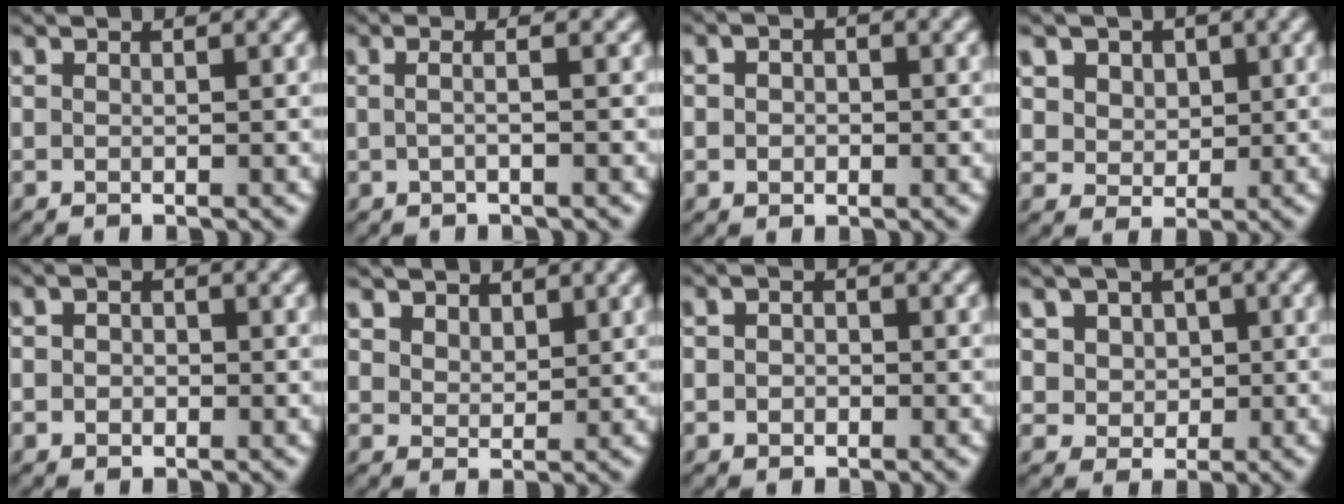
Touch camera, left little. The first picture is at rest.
{"total": 2.7, "force": [0.6, 1.2, 2.4], "torque": [-0.026, 0.020, -0.015]}
{"total": 2.3, "force": [0.0, 1.8, 1.5], "torque": [-0.021, 0.010, -0.014]}
{"total": 5.0, "force": [2.2, 4.1, 1.9], "torque": [-0.044, -0.003, 0.035]}
{"total": 2.6, "force": [0.0, 2.0, 1.6], "torque": [-0.019, 0.009, -0.018]}
{"total": 2.9, "force": [1.9, 1.9, 1.1], "torque": [-0.046, -0.008, 0.040]}
{"total": 2.3, "force": [-0.2, 1.8, 1.4], "torque": [-0.016, 0.007, -0.019]}
{"total": 5.2, "force": [1.5, 4.4, 2.3], "torque": [-0.044, 0.008, 0.017]}